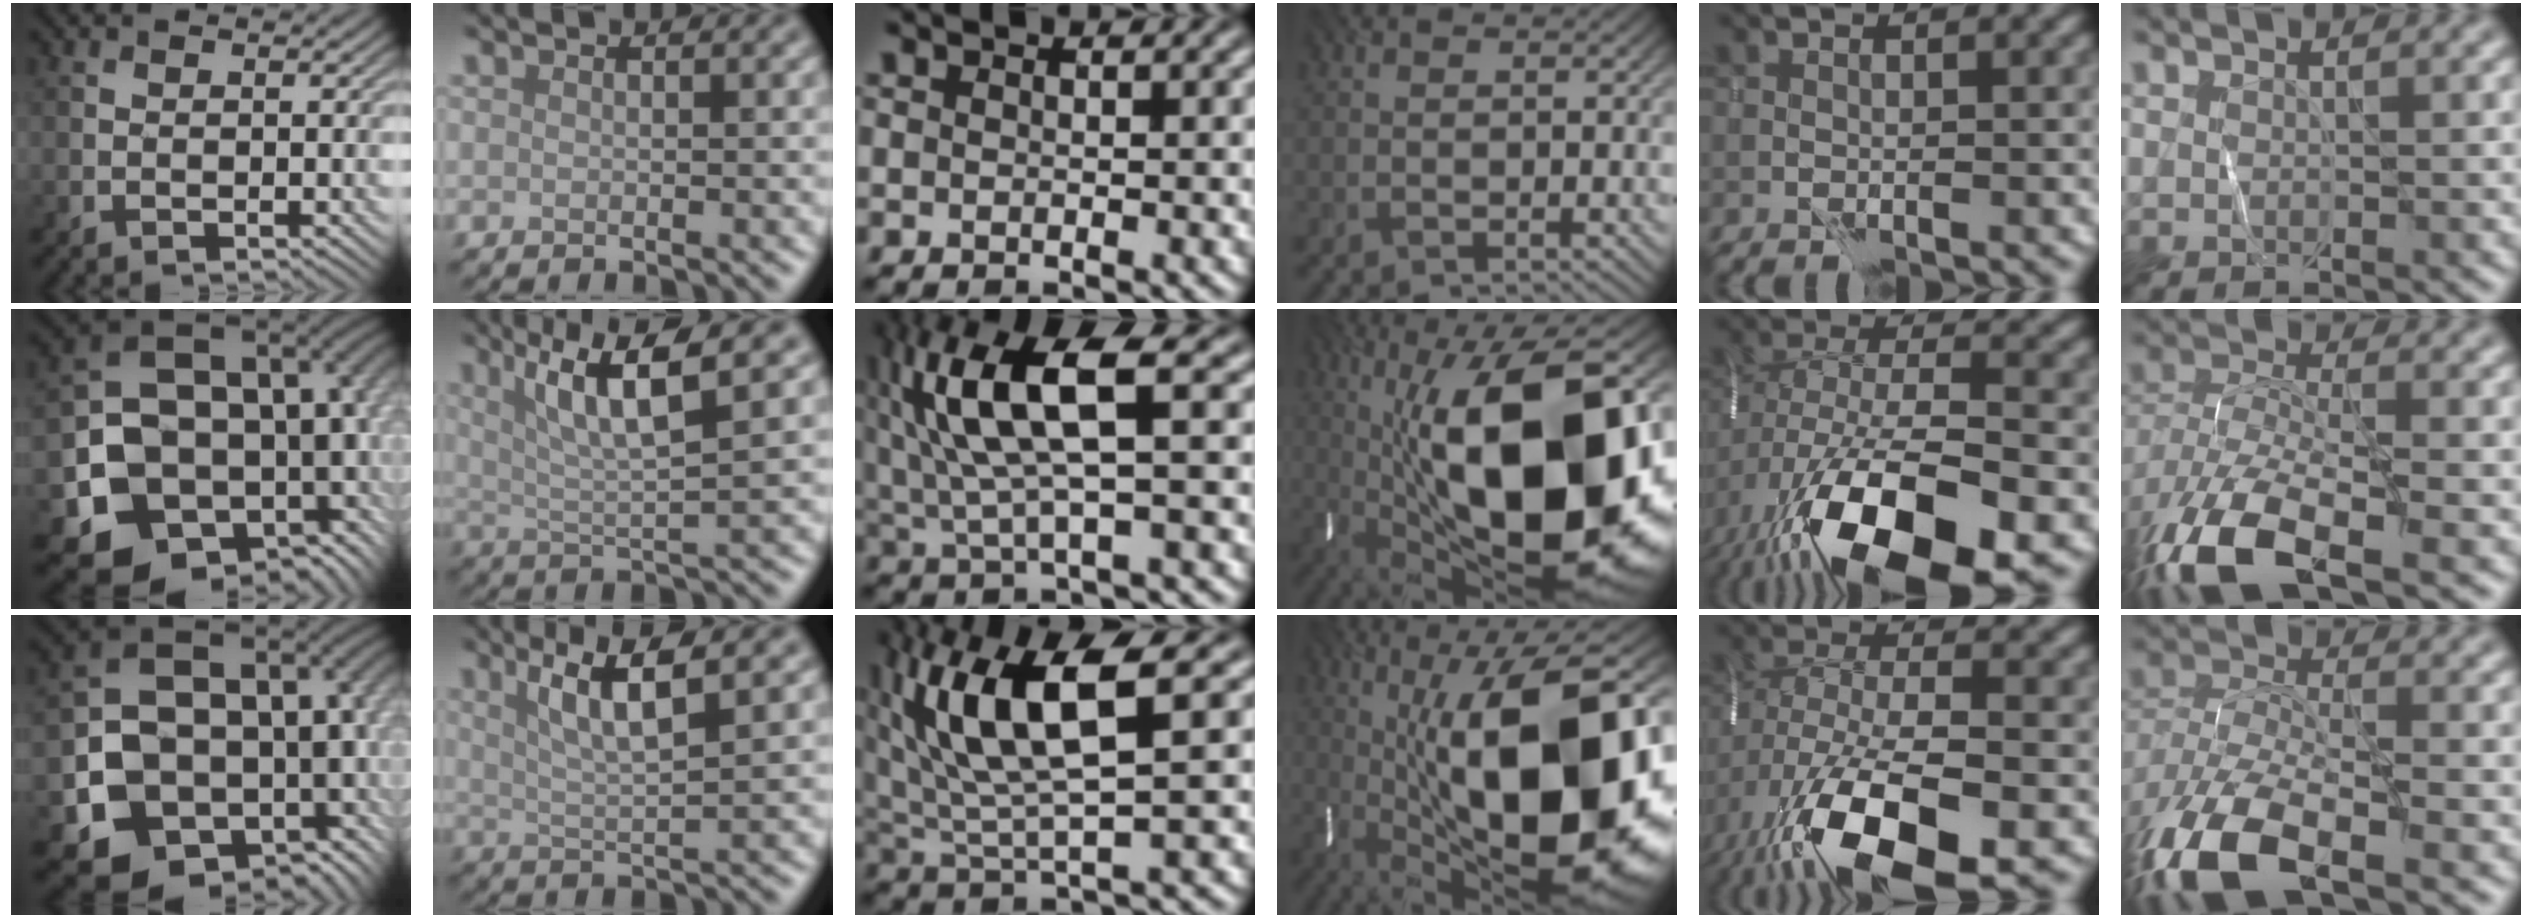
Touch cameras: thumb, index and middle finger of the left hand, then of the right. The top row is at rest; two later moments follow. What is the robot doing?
{"motion": "wrap", "object": "ribbon"}